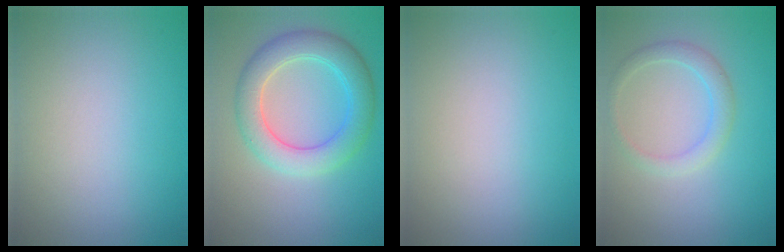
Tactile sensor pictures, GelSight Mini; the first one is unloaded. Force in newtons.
{"total": 5.4, "press": 5.4, "slide": 0.2}
{"total": 0.0}
{"total": 2.1, "press": 2.1, "slide": 0.1}